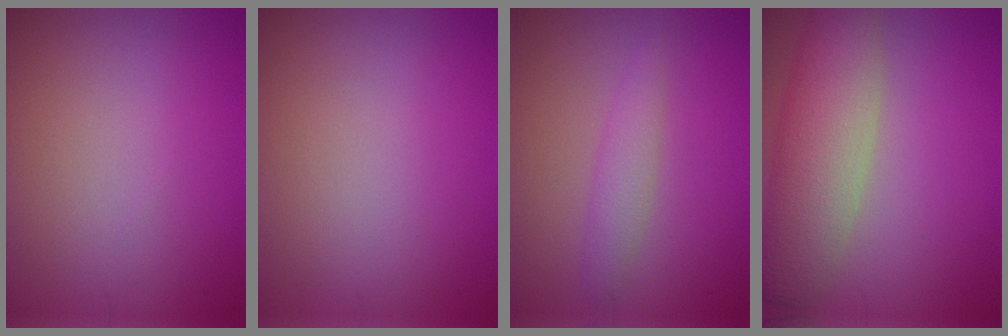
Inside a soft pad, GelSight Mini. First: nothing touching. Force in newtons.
{"total": 0.0}
{"total": 2.1, "press": 2.1, "slide": 0.1}
{"total": 6.9, "press": 6.8, "slide": 0.6}